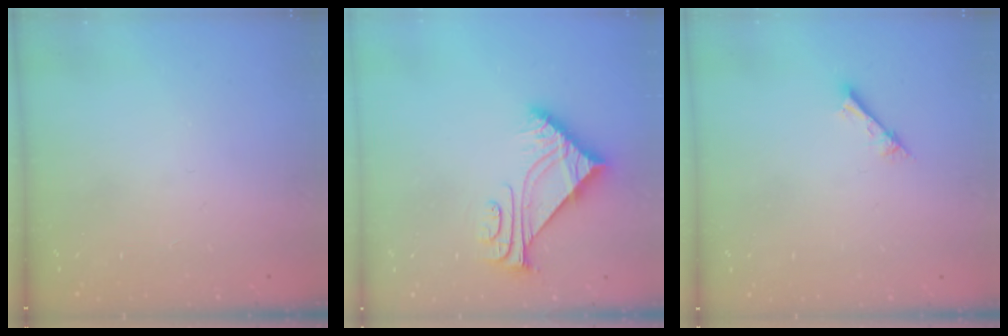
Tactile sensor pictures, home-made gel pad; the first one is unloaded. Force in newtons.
{"total": 7.7, "press": 7.6, "slide": 1.0}
{"total": 1.5, "press": 1.5, "slide": 0.1}